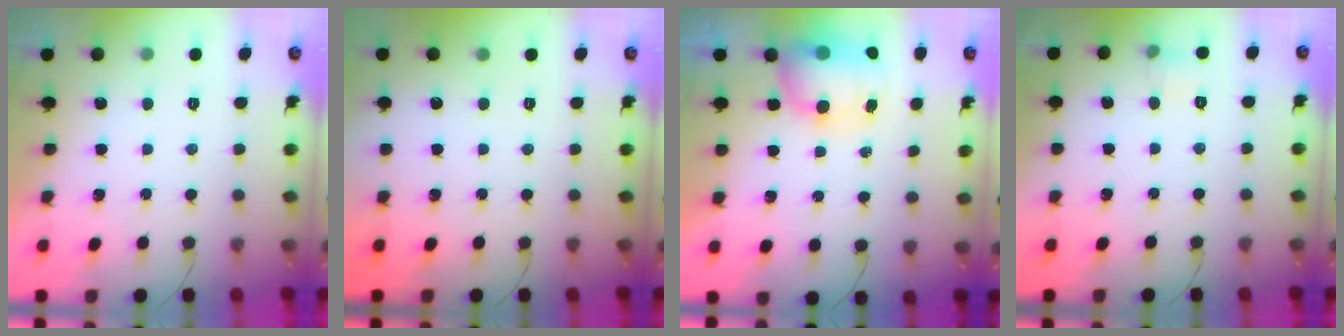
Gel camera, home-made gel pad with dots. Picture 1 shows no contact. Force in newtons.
{"total": 0.0}
{"total": 8.7, "press": 8.6, "slide": 1.6}
{"total": 4.4, "press": 4.2, "slide": 1.3}